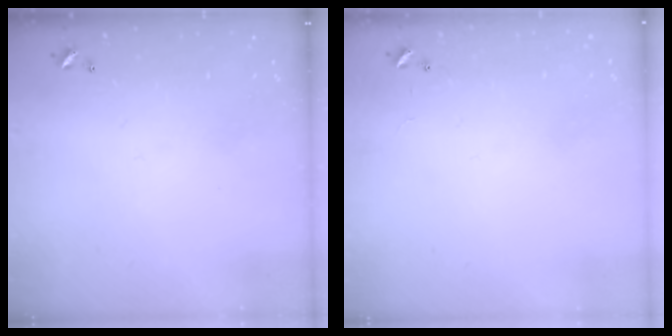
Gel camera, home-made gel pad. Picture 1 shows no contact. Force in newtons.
{"total": 10.0, "press": 10.0, "slide": 0.3}